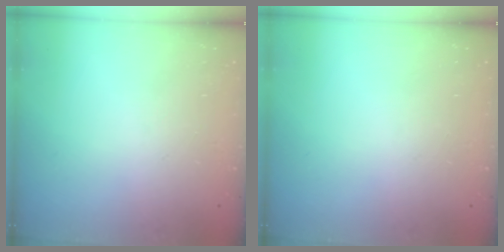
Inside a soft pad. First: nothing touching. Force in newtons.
{"total": 0.0}